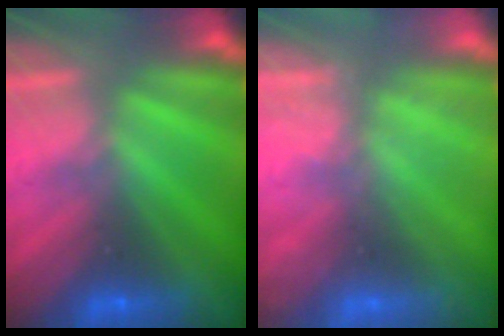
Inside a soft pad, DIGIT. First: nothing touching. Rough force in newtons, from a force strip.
{"total": 2.4}